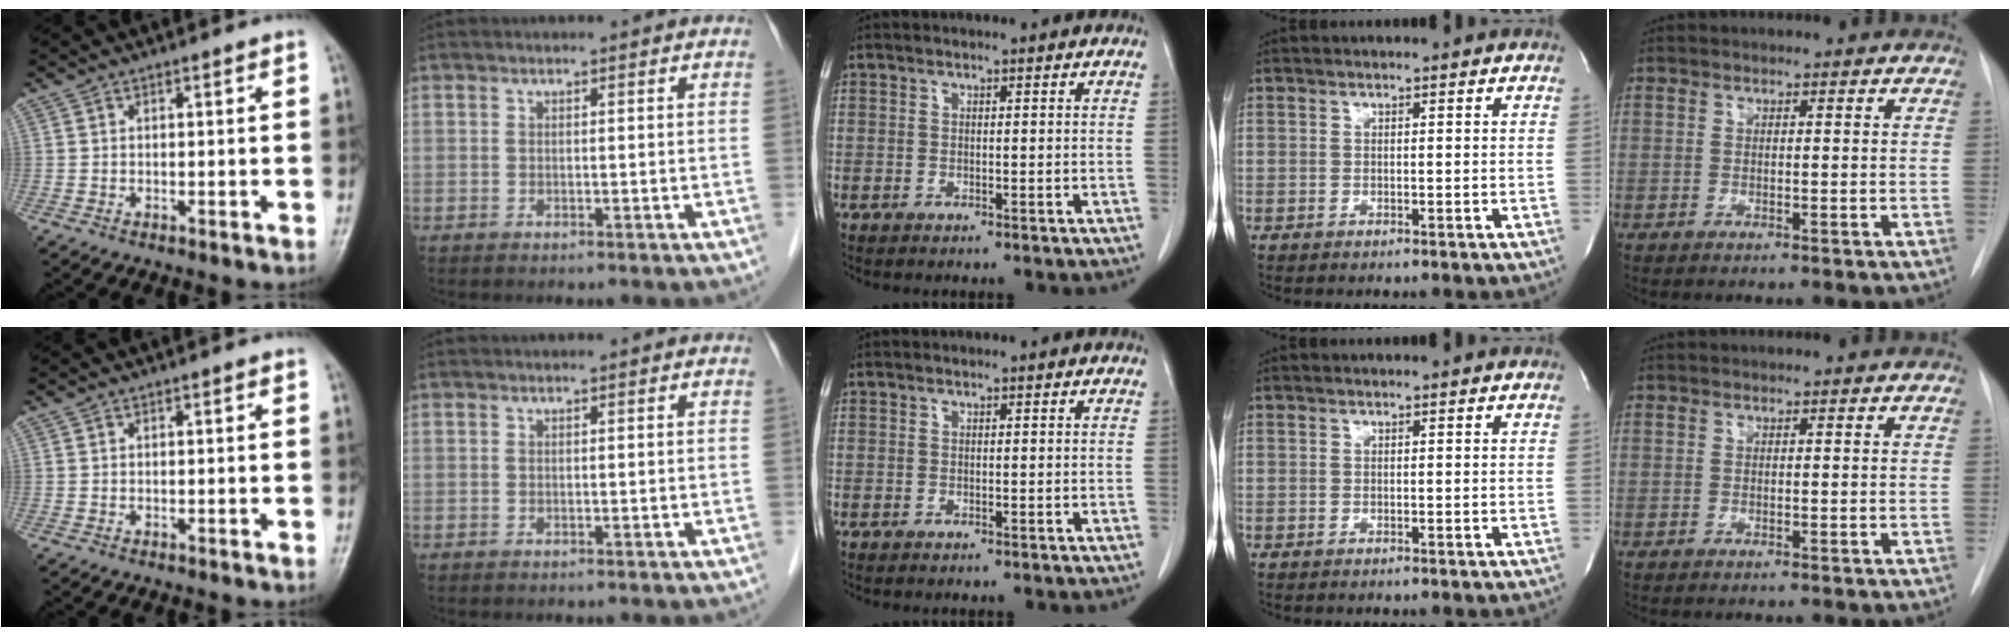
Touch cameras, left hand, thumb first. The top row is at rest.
{}